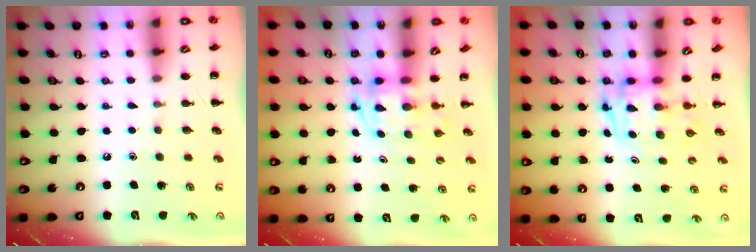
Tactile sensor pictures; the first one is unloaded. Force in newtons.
{"total": 2.8, "press": 2.7, "slide": 0.7}
{"total": 3.3, "press": 3.3, "slide": 0.6}